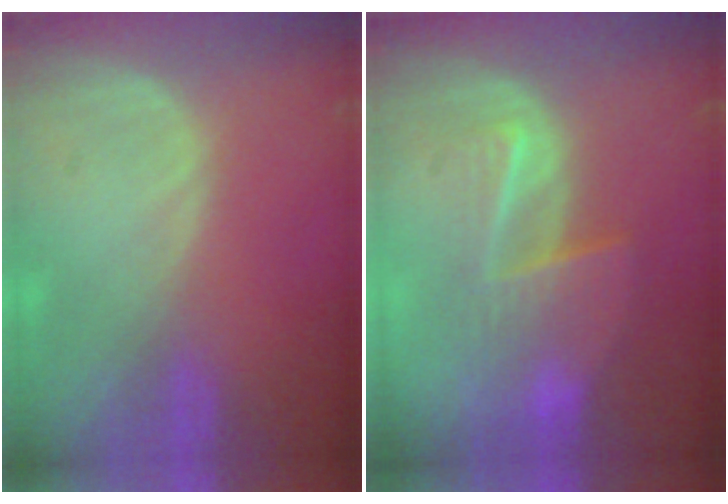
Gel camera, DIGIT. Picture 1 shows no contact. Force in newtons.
{"total": 6.7, "press": 6.4, "slide": 2.0}